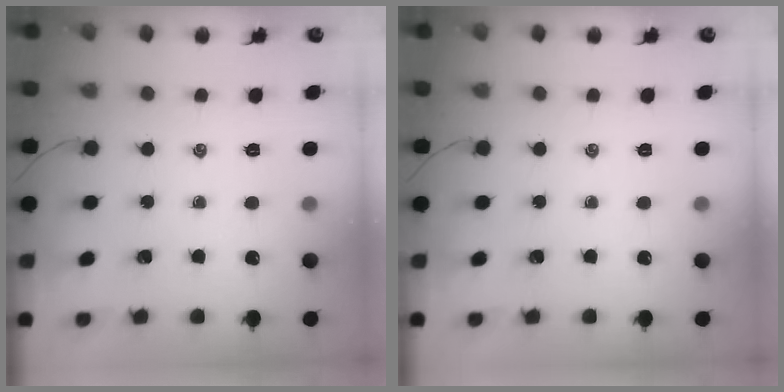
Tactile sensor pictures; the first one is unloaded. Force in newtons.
{"total": 0.0}